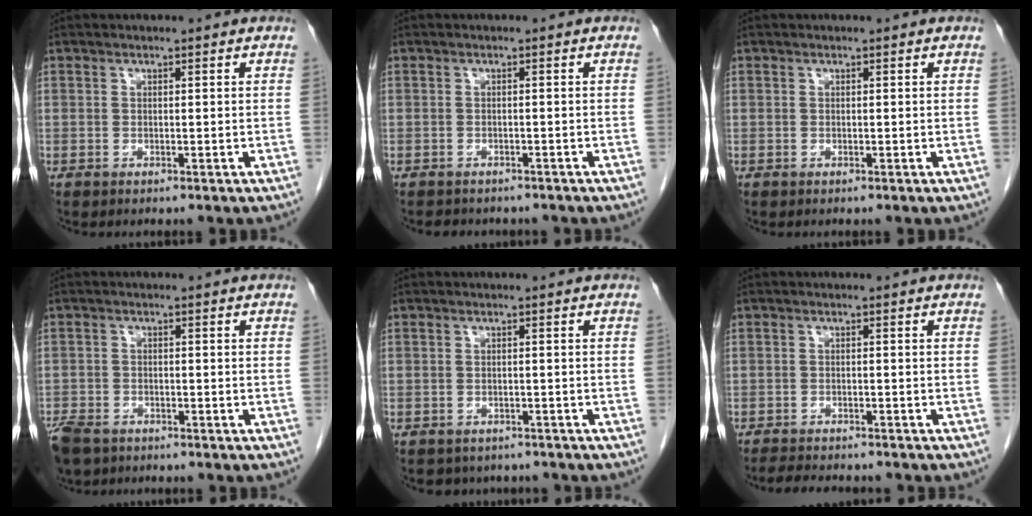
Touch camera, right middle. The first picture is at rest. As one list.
[{"total": 4.9, "force": [-4.3, 2.0, 1.4], "torque": [-0.024, -0.002, -0.049]}, {"total": 0.0}, {"total": 8.1, "force": [-5.7, 4.6, 3.5], "torque": [-0.085, -0.010, -0.097]}, {"total": 4.7, "force": [-4.1, 2.4, 0.3], "torque": [-0.003, 0.005, -0.047]}, {"total": 6.6, "force": [-6.1, 1.2, 2.3], "torque": [-0.038, -0.010, -0.088]}]